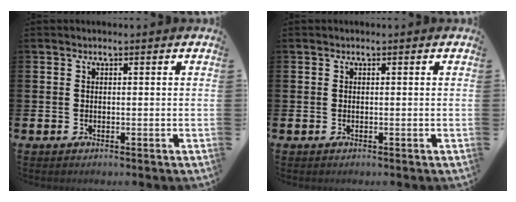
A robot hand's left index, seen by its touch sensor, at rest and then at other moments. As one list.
[{"total": 0.0}]